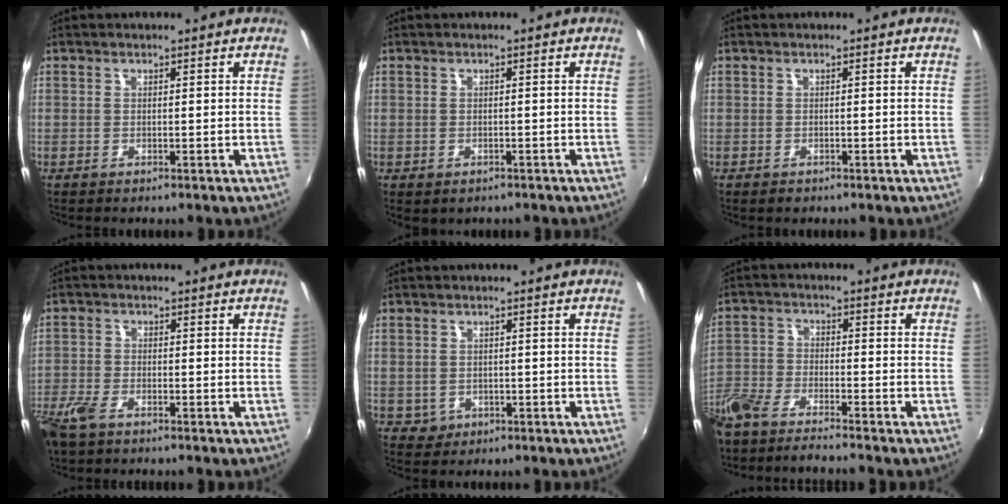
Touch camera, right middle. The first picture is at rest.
{"total": 8.0, "force": [-6.9, 2.8, 2.8], "torque": [-0.074, -0.021, -0.106]}
{"total": 1.0, "force": [-0.7, 0.7, 0.3], "torque": [-0.007, -0.004, -0.011]}
{"total": 6.3, "force": [-4.4, 2.6, 3.7], "torque": [-0.101, -0.013, -0.091]}
{"total": 2.4, "force": [-0.5, 2.2, 0.7], "torque": [-0.015, -0.003, -0.003]}
{"total": 9.1, "force": [-8.0, 1.2, 4.2], "torque": [-0.109, -0.019, -0.159]}